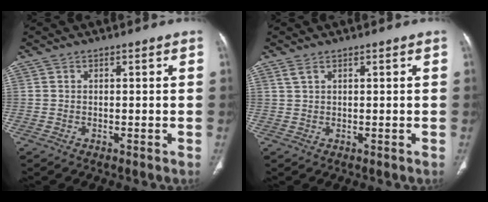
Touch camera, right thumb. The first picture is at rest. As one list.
[{"total": 1.3, "force": [0.9, 0.4, 0.8], "torque": [-0.022, 0.008, 0.023]}]